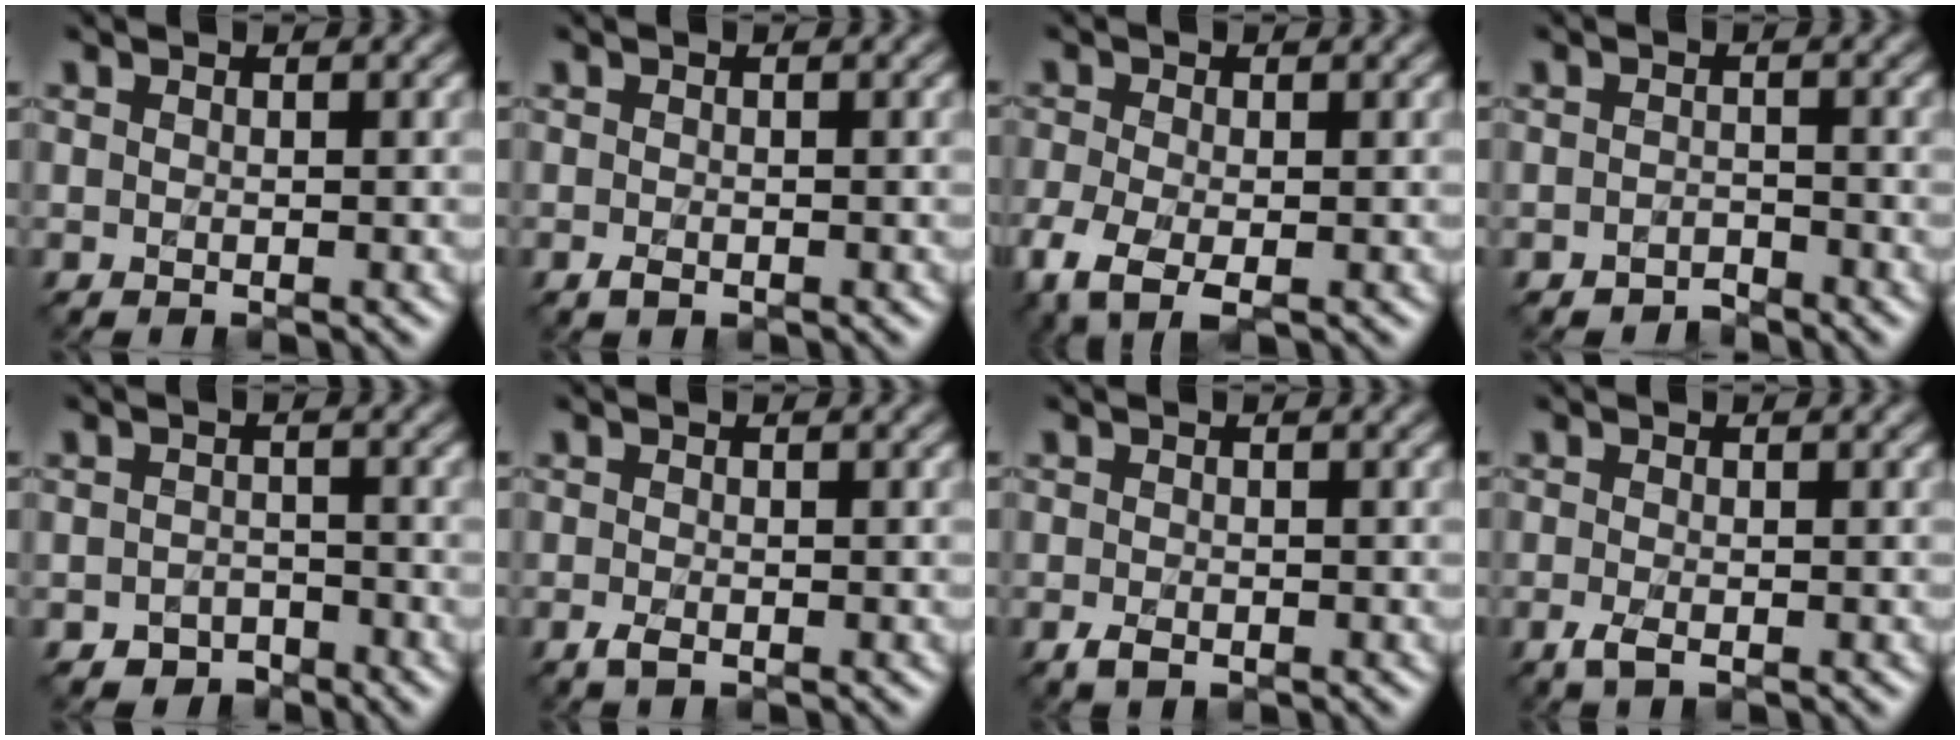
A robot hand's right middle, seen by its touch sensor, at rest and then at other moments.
{"total": 1.0, "force": [-0.7, 0.4, 0.6], "torque": [-0.014, -0.006, -0.011]}
{"total": 4.6, "force": [-2.8, 1.9, 3.1], "torque": [-0.077, -0.014, -0.054]}
{"total": 1.4, "force": [-1.4, 0.3, -0.1], "torque": [0.000, -0.003, -0.029]}
{"total": 2.2, "force": [-1.8, 1.3, 0.3], "torque": [-0.004, -0.006, -0.031]}
{"total": 1.3, "force": [-0.9, 0.4, 0.8], "torque": [-0.020, -0.005, -0.017]}
{"total": 1.7, "force": [-1.0, 0.8, 1.0], "torque": [-0.024, -0.008, -0.017]}
{"total": 1.6, "force": [-1.1, 0.4, 1.2], "torque": [-0.030, -0.007, -0.021]}